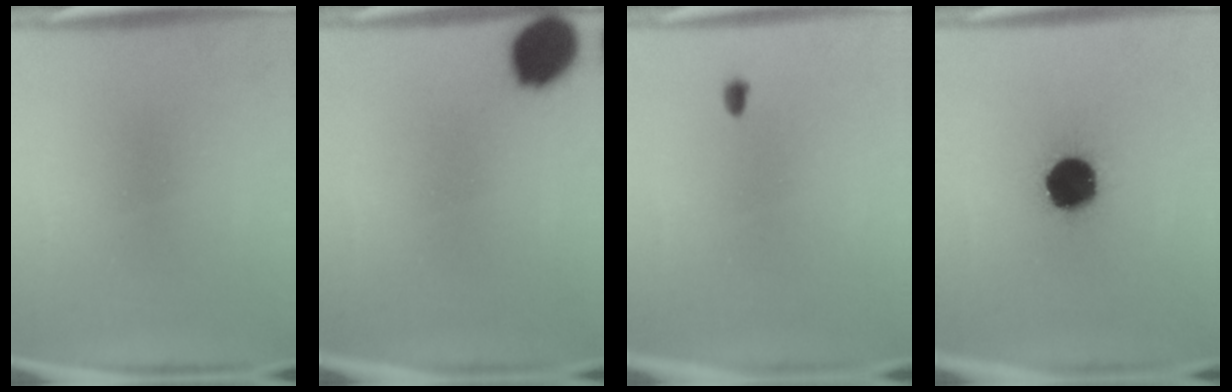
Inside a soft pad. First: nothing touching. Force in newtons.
{"total": 12.8}
{"total": 1.0}
{"total": 16.7}